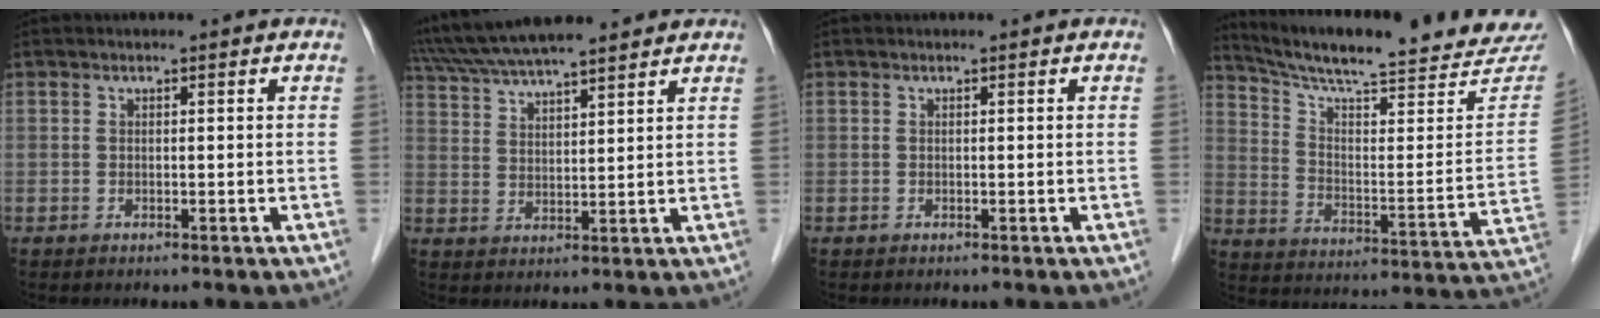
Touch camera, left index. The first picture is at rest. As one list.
[{"total": 15.7, "force": [13.7, 2.0, 7.3], "torque": [-0.136, 0.041, 0.229]}, {"total": 0.0}, {"total": 27.1, "force": [24.9, 2.9, 10.3], "torque": [-0.162, -0.079, 0.330]}]